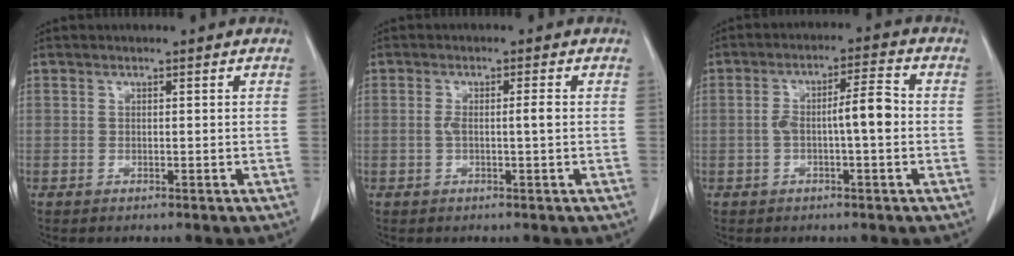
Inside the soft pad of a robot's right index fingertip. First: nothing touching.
{"total": 2.6, "force": [-0.2, 0.1, 2.6], "torque": [-0.051, 0.004, -0.001]}
{"total": 6.5, "force": [-0.7, 0.9, 6.4], "torque": [-0.113, 0.021, -0.012]}